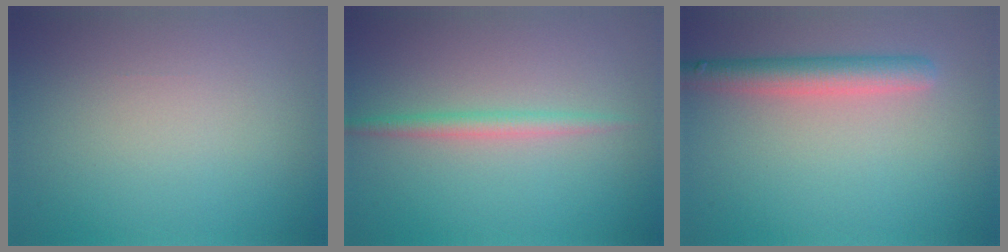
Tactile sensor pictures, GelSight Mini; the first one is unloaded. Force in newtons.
{"total": 1.7, "press": 1.7, "slide": 0.0}
{"total": 3.3, "press": 3.3, "slide": 0.2}